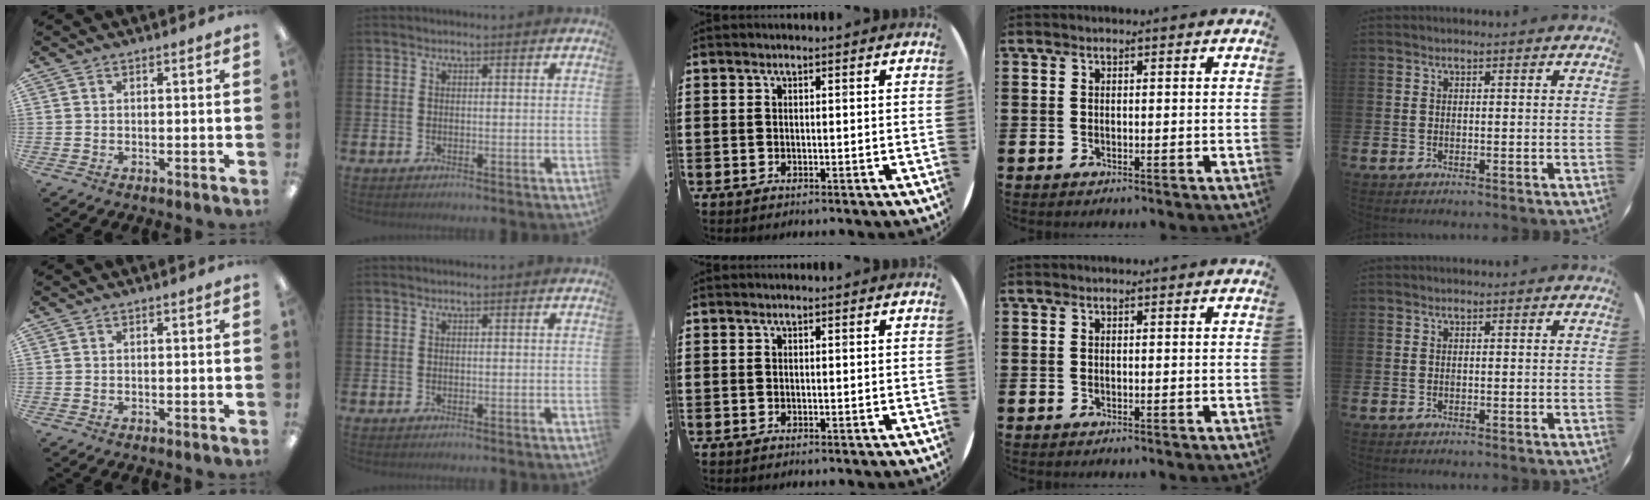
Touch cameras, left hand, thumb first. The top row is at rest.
{}